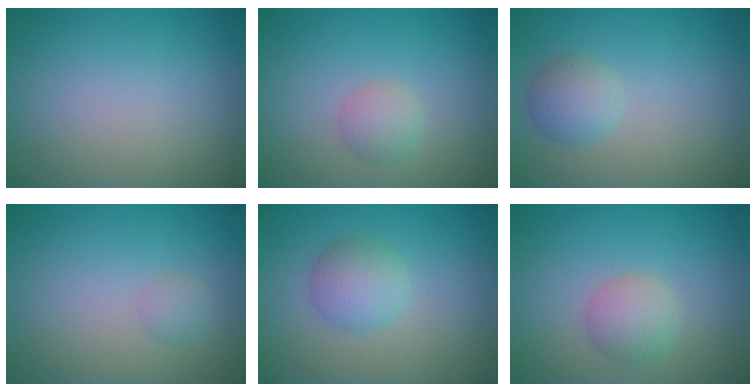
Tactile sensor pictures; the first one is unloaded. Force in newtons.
{"total": 1.8, "press": 1.8, "slide": 0.1}
{"total": 2.4, "press": 2.4, "slide": 0.2}
{"total": 1.0, "press": 1.0, "slide": 0.0}
{"total": 2.9, "press": 2.9, "slide": 0.1}
{"total": 2.6, "press": 2.6, "slide": 0.1}